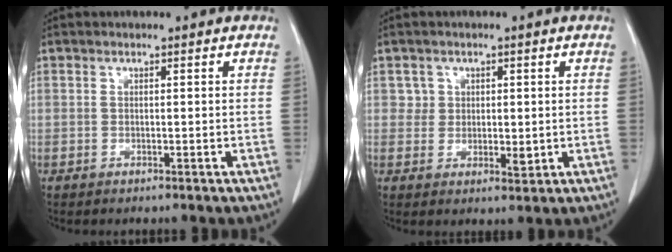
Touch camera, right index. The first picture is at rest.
{"total": 3.1, "force": [0.7, 2.8, 1.3], "torque": [-0.011, -0.004, 0.011]}